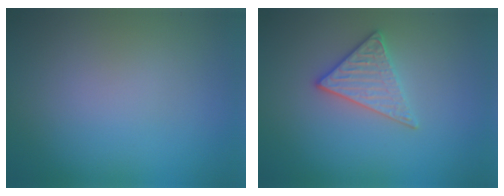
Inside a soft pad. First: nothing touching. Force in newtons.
{"total": 2.7, "press": 2.6, "slide": 1.0}